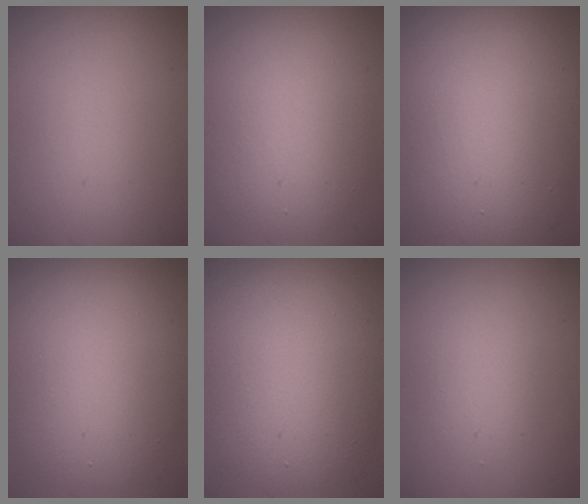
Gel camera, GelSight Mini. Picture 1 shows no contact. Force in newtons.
{"total": 7.2, "press": 7.2, "slide": 0.3}
{"total": 11.8, "press": 11.8, "slide": 0.5}
{"total": 9.6, "press": 9.6, "slide": 0.5}
{"total": 9.7, "press": 9.6, "slide": 0.7}
{"total": 5.3, "press": 5.2, "slide": 0.2}